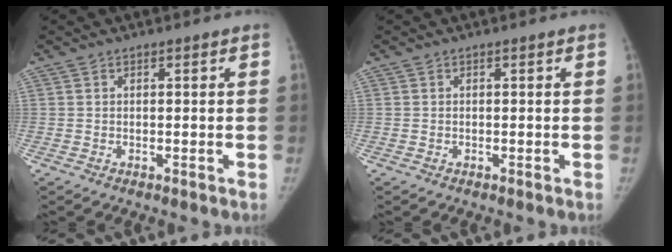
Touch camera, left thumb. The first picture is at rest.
{"total": 0.0}